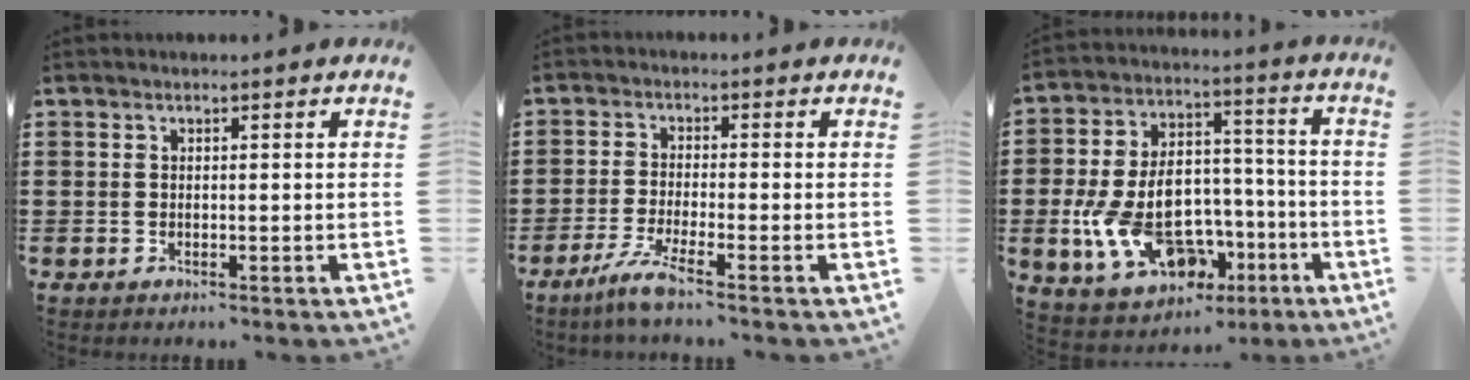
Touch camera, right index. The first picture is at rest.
{"total": 4.3, "force": [-3.1, -0.3, 3.0], "torque": [-0.076, -0.020, -0.063]}
{"total": 14.9, "force": [-4.1, 9.8, 10.4], "torque": [-0.221, 0.015, -0.063]}